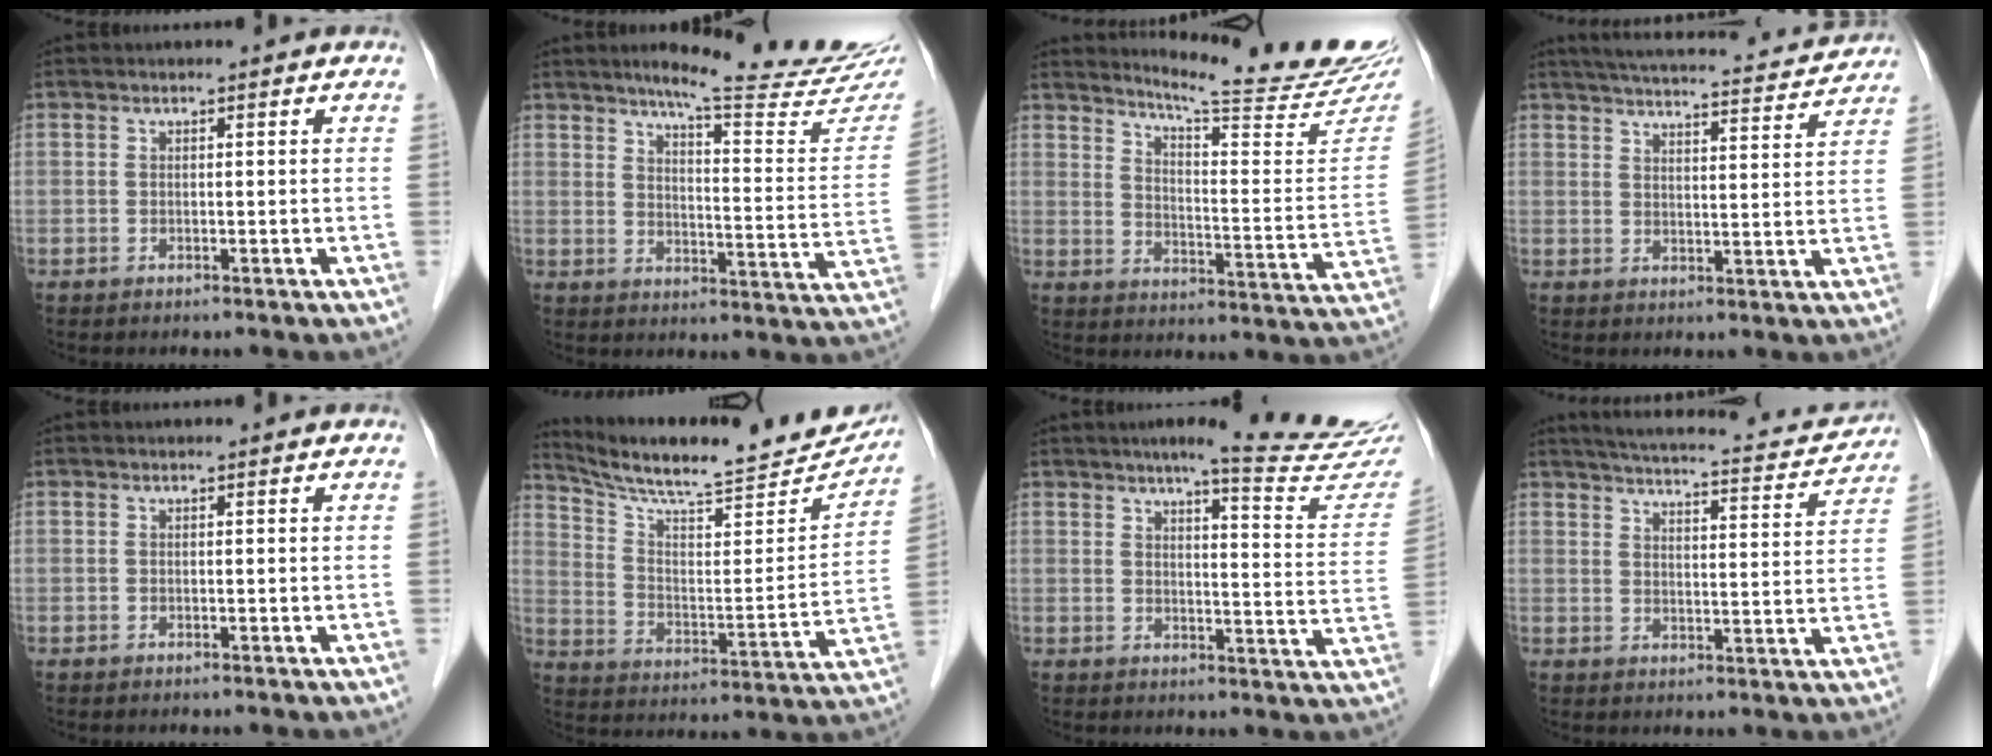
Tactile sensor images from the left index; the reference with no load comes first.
{"total": 19.9, "force": [17.7, 0.5, 9.1], "torque": [-0.118, -0.079, 0.215]}
{"total": 20.0, "force": [18.8, -0.4, 6.8], "torque": [-0.107, -0.107, 0.236]}
{"total": 19.5, "force": [18.2, 2.4, 6.5], "torque": [-0.099, 0.007, 0.235]}
{"total": 0.0}
{"total": 23.3, "force": [21.6, 3.5, 8.2], "torque": [-0.128, -0.040, 0.304]}
{"total": 16.6, "force": [14.9, 0.0, 7.4], "torque": [-0.091, -0.072, 0.164]}
{"total": 17.7, "force": [16.2, 3.2, 6.6], "torque": [-0.094, 0.000, 0.203]}